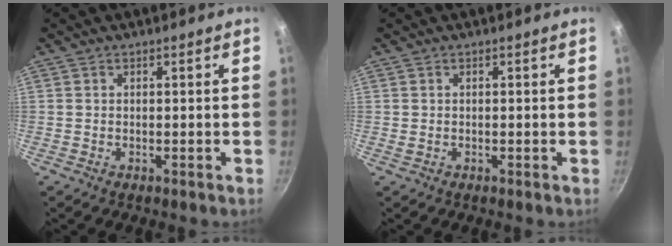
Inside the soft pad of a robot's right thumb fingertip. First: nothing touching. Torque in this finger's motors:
{"motor_torque": [-0.04, 0.10, 0.45, 0.05, -0.03]}